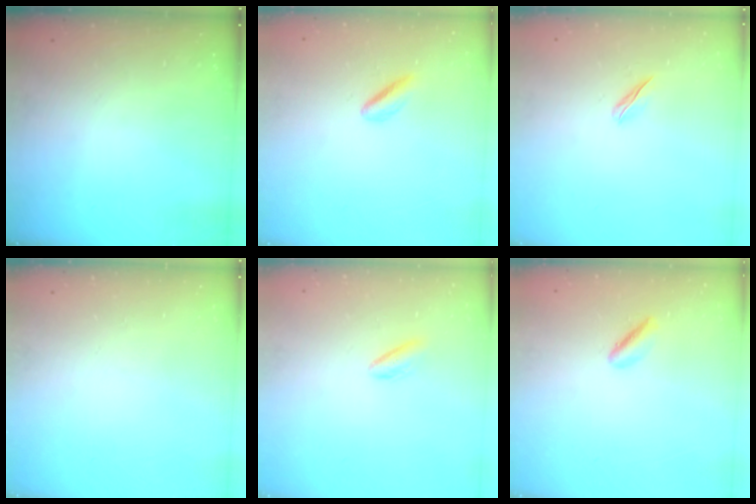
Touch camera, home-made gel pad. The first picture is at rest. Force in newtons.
{"total": 2.0, "press": 1.7, "slide": 1.0}
{"total": 2.5, "press": 2.4, "slide": 0.8}
{"total": 0.0}
{"total": 2.8, "press": 2.5, "slide": 1.3}
{"total": 1.7, "press": 1.6, "slide": 0.5}